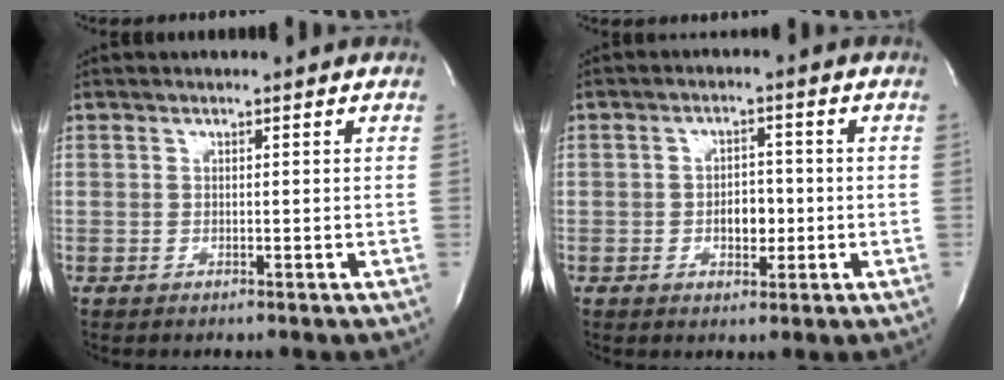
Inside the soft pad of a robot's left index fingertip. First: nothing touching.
{"total": 3.5, "force": [-1.0, 2.0, 2.7], "torque": [-0.044, -0.001, -0.010]}